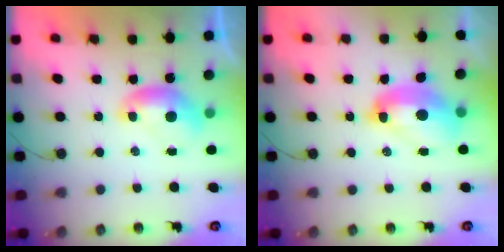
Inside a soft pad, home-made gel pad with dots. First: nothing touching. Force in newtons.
{"total": 6.4, "press": 6.3, "slide": 1.2}